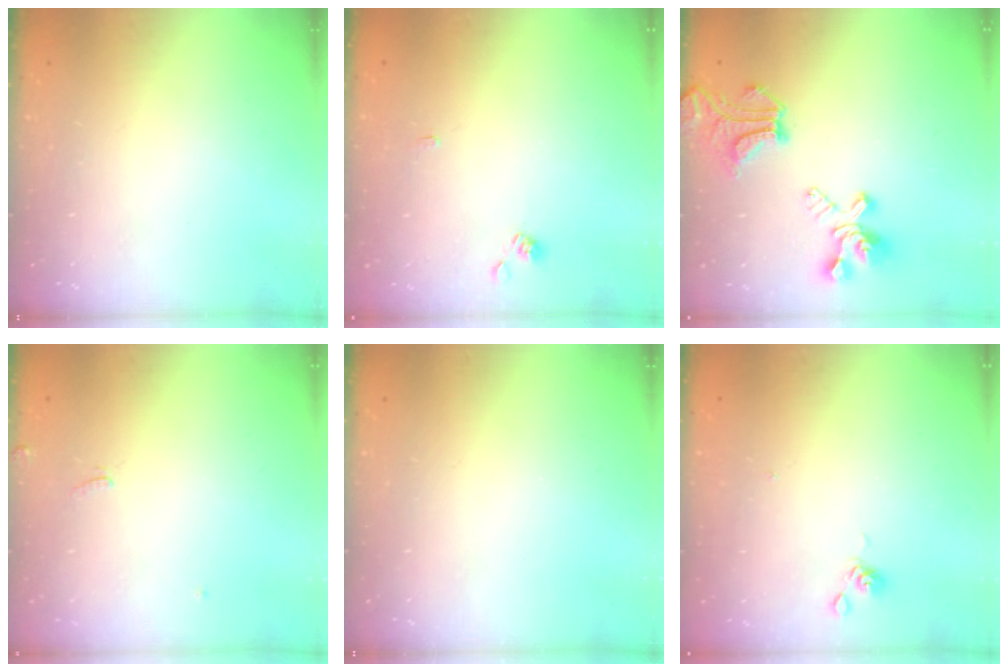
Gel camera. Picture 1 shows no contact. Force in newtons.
{"total": 2.9, "press": 2.9, "slide": 0.3}
{"total": 11.4, "press": 11.1, "slide": 2.6}
{"total": 2.7, "press": 2.7, "slide": 0.3}
{"total": 0.0}
{"total": 7.8, "press": 7.8, "slide": 0.2}